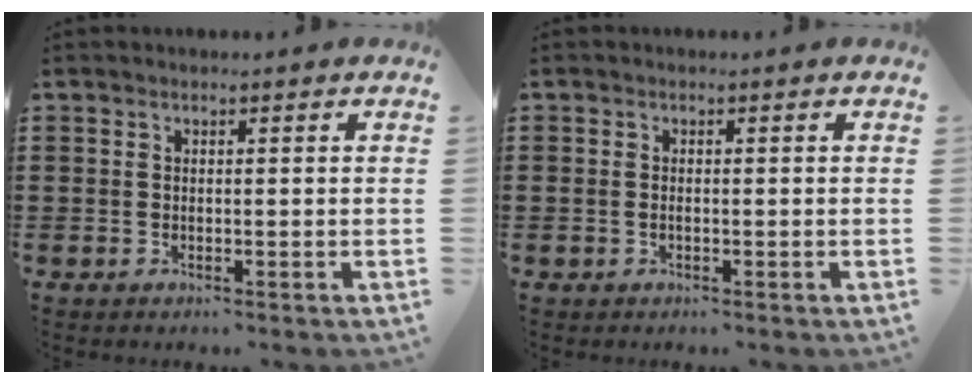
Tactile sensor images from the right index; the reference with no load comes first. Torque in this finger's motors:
{"motor_torque": [-0.14, 0.27, -0.07, -0.01]}